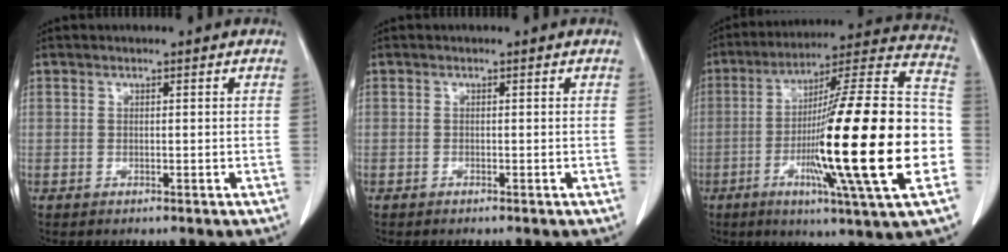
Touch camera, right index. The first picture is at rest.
{"total": 0.0}
{"total": 28.3, "force": [-5.8, 0.6, 27.7], "torque": [-0.400, -0.013, -0.111]}